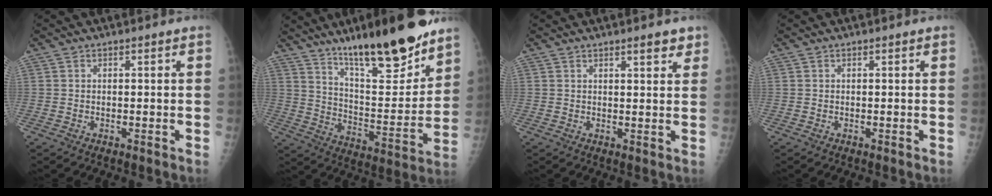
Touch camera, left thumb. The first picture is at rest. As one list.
[{"total": 22.0, "force": [16.2, 4.8, 14.0], "torque": [-0.188, -0.097, 0.267]}, {"total": 3.3, "force": [2.5, 0.9, 2.0], "torque": [-0.013, -0.015, 0.032]}, {"total": 0.0}]